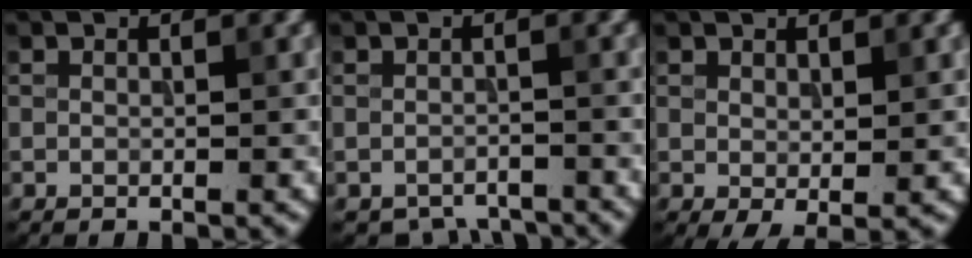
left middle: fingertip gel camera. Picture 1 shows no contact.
{"total": 3.1, "force": [-3.0, 0.9, 0.4], "torque": [-0.002, -0.007, -0.044]}
{"total": 1.5, "force": [0.4, 0.6, 1.4], "torque": [-0.025, -0.004, 0.011]}